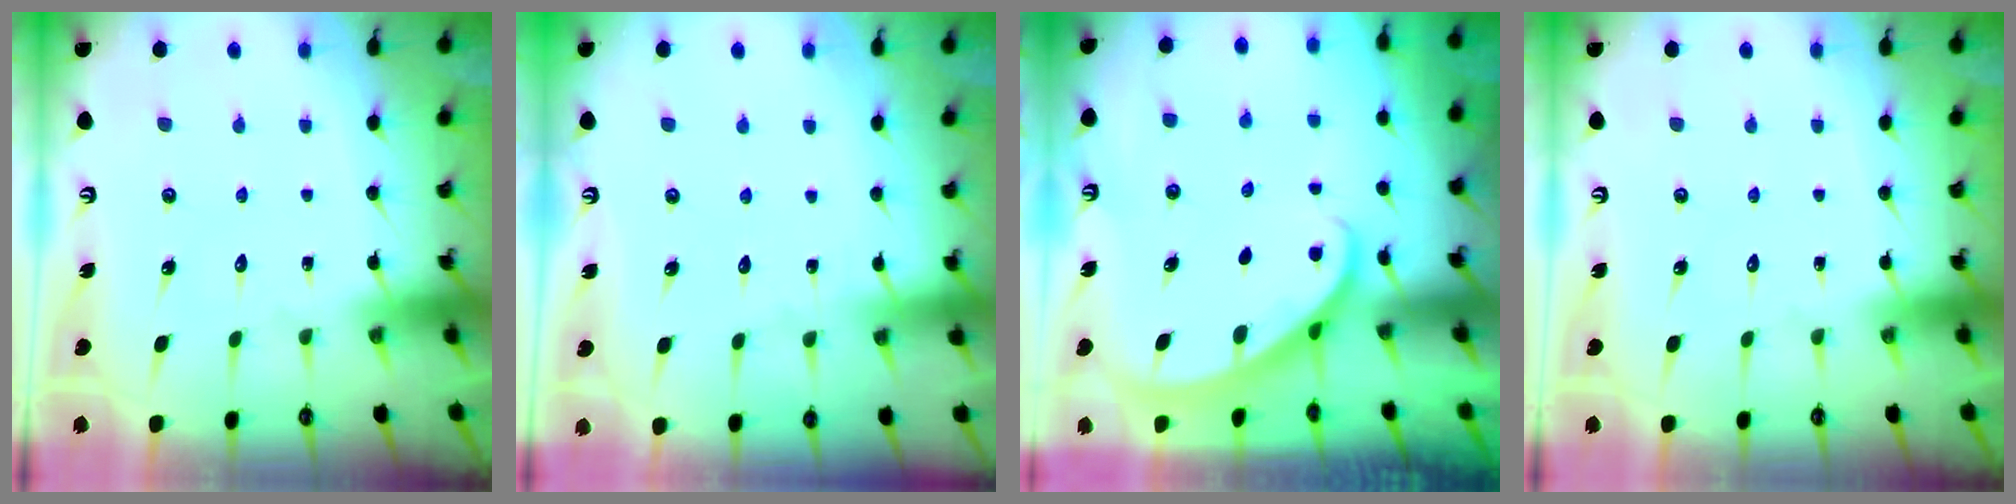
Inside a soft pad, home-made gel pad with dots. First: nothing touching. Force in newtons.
{"total": 3.0, "press": 3.0, "slide": 0.3}
{"total": 2.2, "press": 2.2, "slide": 0.1}
{"total": 0.0}